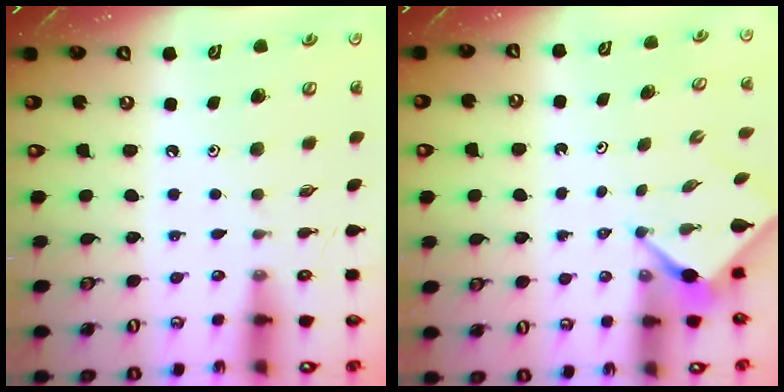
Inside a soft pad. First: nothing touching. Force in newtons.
{"total": 2.5, "press": 2.5, "slide": 0.3}